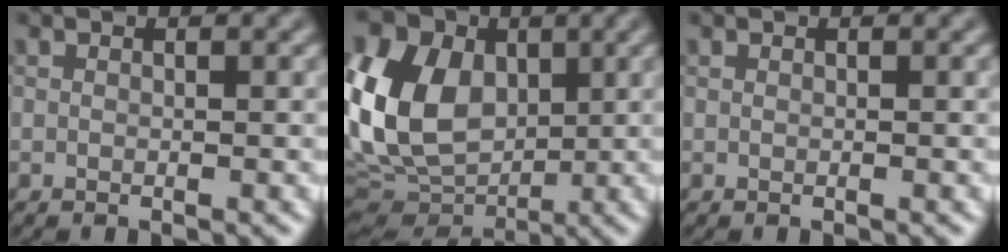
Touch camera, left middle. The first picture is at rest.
{"total": 14.1, "force": [2.6, 10.3, 9.3], "torque": [-0.208, 0.022, 0.046]}
{"total": 0.0}